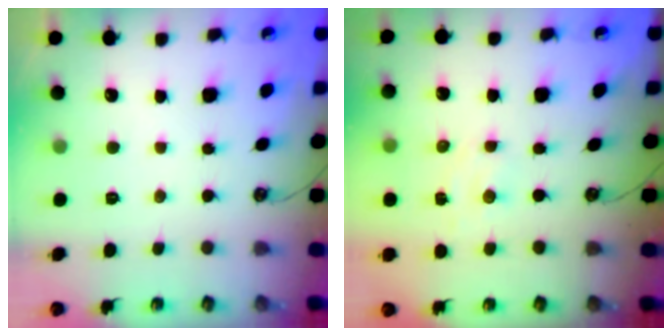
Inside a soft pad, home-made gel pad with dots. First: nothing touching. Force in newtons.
{"total": 2.3, "press": 2.3, "slide": 0.4}